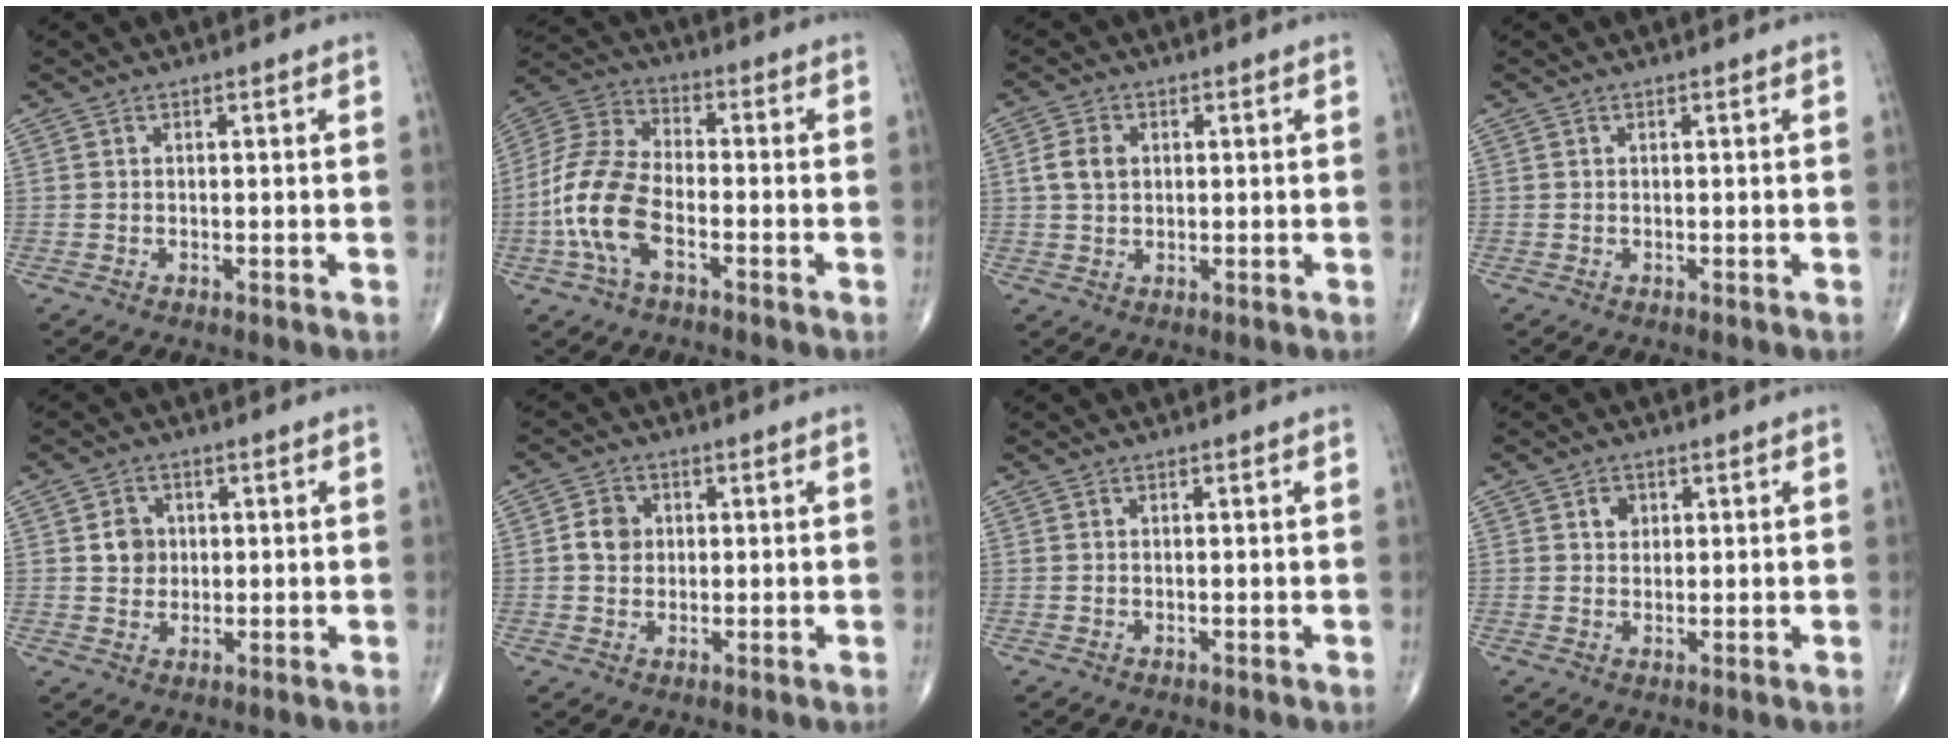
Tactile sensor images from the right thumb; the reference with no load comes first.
{"total": 13.3, "force": [-4.1, 6.9, 10.6], "torque": [-0.229, 0.032, -0.085]}
{"total": 4.4, "force": [0.8, 3.2, 2.9], "torque": [-0.052, 0.001, 0.014]}
{"total": 0.0}
{"total": 4.2, "force": [0.7, 3.7, 1.8], "torque": [-0.009, 0.001, 0.010]}
{"total": 4.1, "force": [0.5, 3.5, 2.0], "torque": [-0.023, 0.005, 0.004]}
{"total": 0.0}
{"total": 2.4, "force": [1.0, 2.0, 1.1], "torque": [-0.008, -0.003, 0.014]}